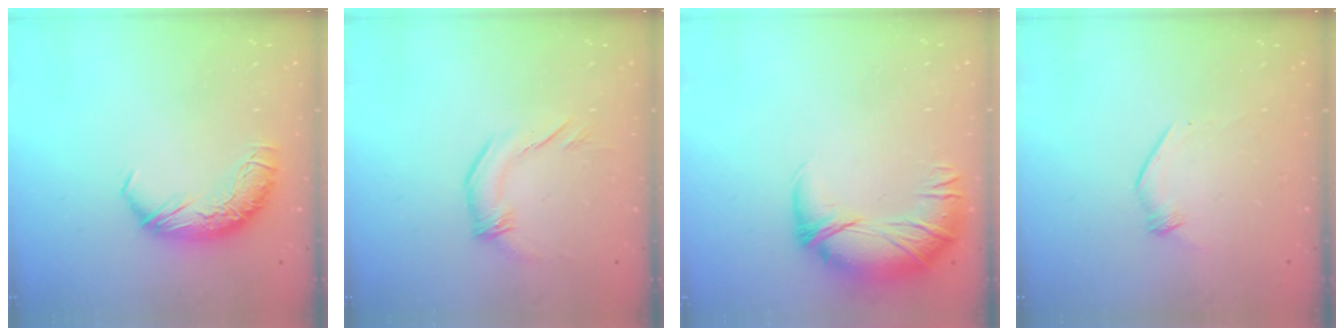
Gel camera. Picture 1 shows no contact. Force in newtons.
{"total": 1.5, "press": 1.2, "slide": 0.8}
{"total": 2.7, "press": 1.3, "slide": 2.3}
{"total": 6.2, "press": 6.1, "slide": 1.0}